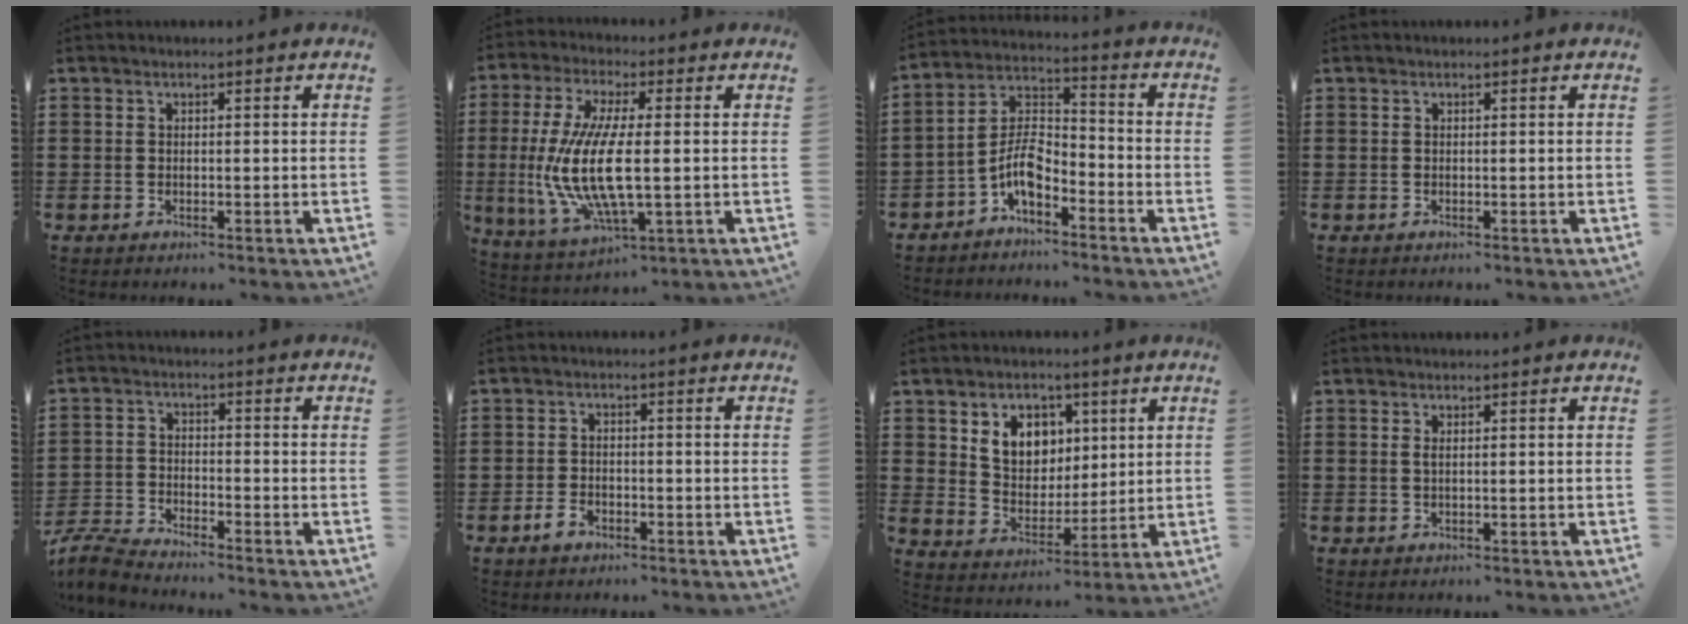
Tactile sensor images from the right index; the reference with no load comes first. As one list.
[{"total": 12.2, "force": [-0.5, 3.9, 11.6], "torque": [-0.270, -0.024, -0.018]}, {"total": 6.8, "force": [-4.2, 3.0, 4.5], "torque": [-0.108, 0.000, -0.087]}, {"total": 0.0}, {"total": 4.5, "force": [-4.4, 0.2, 0.9], "torque": [-0.039, -0.006, -0.094]}, {"total": 2.4, "force": [-1.5, 1.3, 1.3], "torque": [-0.032, 0.001, -0.032]}, {"total": 7.2, "force": [3.2, 5.8, 2.8], "torque": [-0.069, 0.009, 0.056]}, {"total": 0.7, "force": [0.2, 0.2, 0.7], "torque": [-0.015, 0.000, 0.003]}]